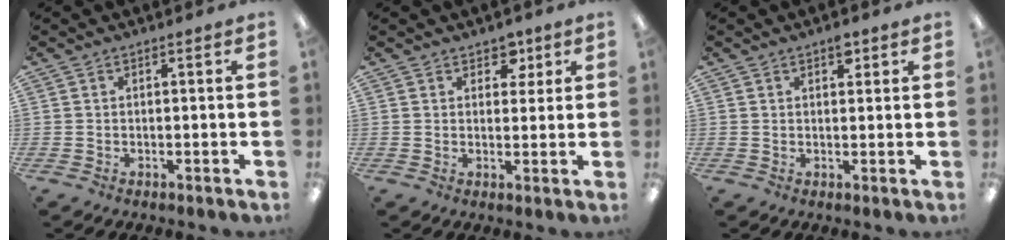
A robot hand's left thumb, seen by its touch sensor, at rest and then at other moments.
{"total": 4.5, "force": [2.8, 3.0, 1.7], "torque": [-0.002, -0.013, 0.045]}
{"total": 2.9, "force": [1.8, 1.5, 1.7], "torque": [-0.005, -0.012, 0.025]}